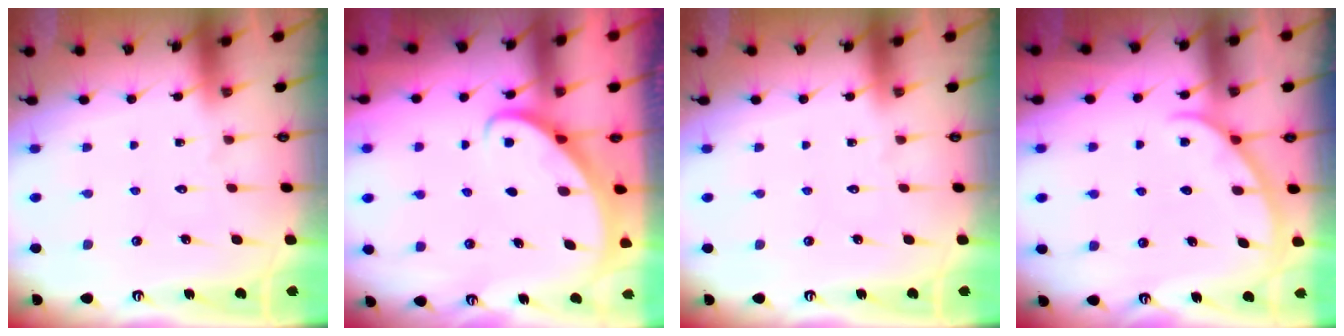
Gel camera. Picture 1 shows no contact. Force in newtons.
{"total": 2.7, "press": 2.7, "slide": 0.2}
{"total": 0.0}
{"total": 2.1, "press": 2.1, "slide": 0.3}